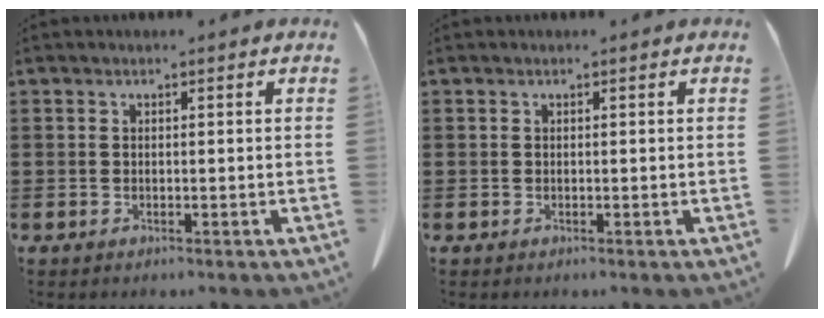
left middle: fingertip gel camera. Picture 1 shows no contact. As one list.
[{"total": 0.0}]